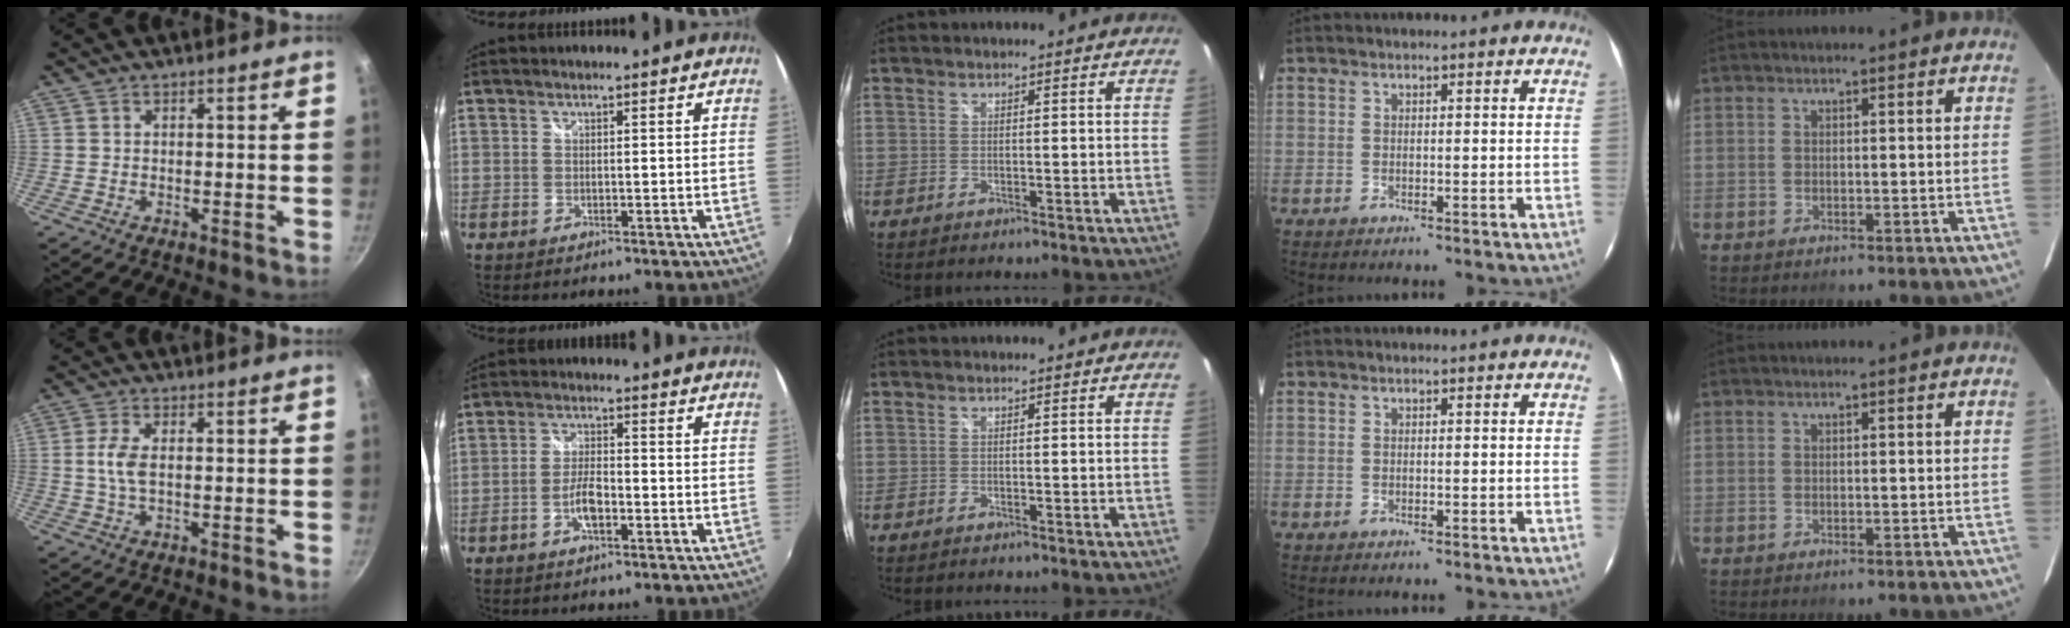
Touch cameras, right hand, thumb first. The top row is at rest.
{"thumb": {"total": 4.2, "force": [0.1, 1.9, 3.7], "torque": [-0.086, 0.004, 0.000]}, "index": {"total": 4.7, "force": [-2.1, 1.7, 3.8], "torque": [-0.080, 0.003, -0.038]}}